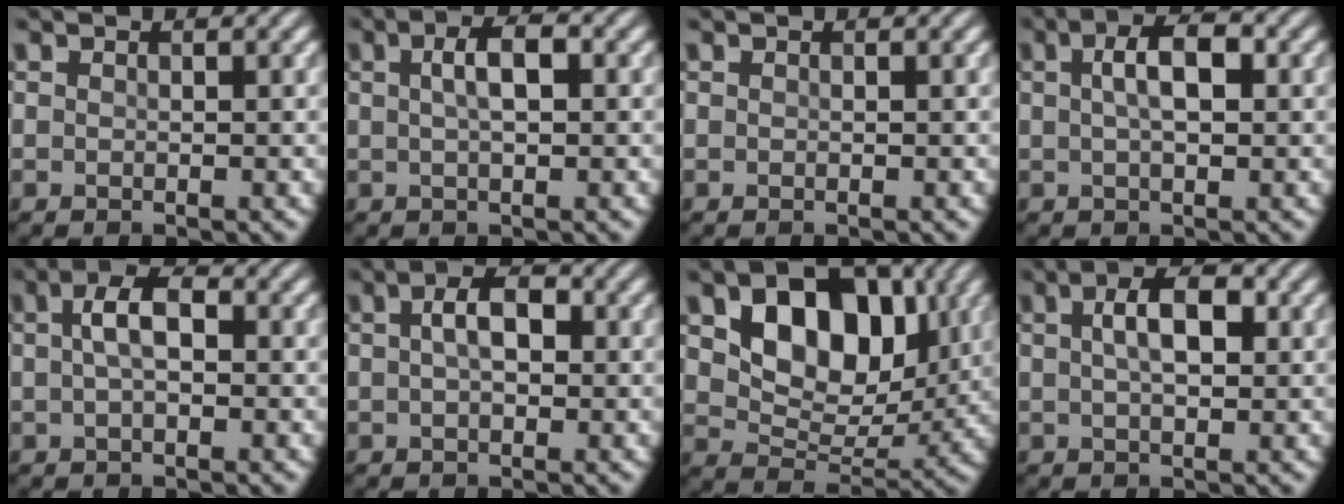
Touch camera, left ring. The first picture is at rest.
{"total": 2.9, "force": [0.6, 1.0, 2.7], "torque": [-0.050, 0.008, 0.008]}
{"total": 0.0}
{"total": 3.8, "force": [0.8, 1.5, 3.4], "torque": [-0.062, 0.008, 0.009]}
{"total": 3.4, "force": [0.3, 1.6, 2.9], "torque": [-0.057, 0.007, 0.001]}
{"total": 3.5, "force": [0.6, 1.8, 2.9], "torque": [-0.049, 0.008, 0.004]}
{"total": 9.5, "force": [2.9, 6.3, 6.5], "torque": [-0.108, -0.006, 0.043]}
{"total": 4.1, "force": [1.0, 1.9, 3.5], "torque": [-0.064, 0.008, 0.013]}